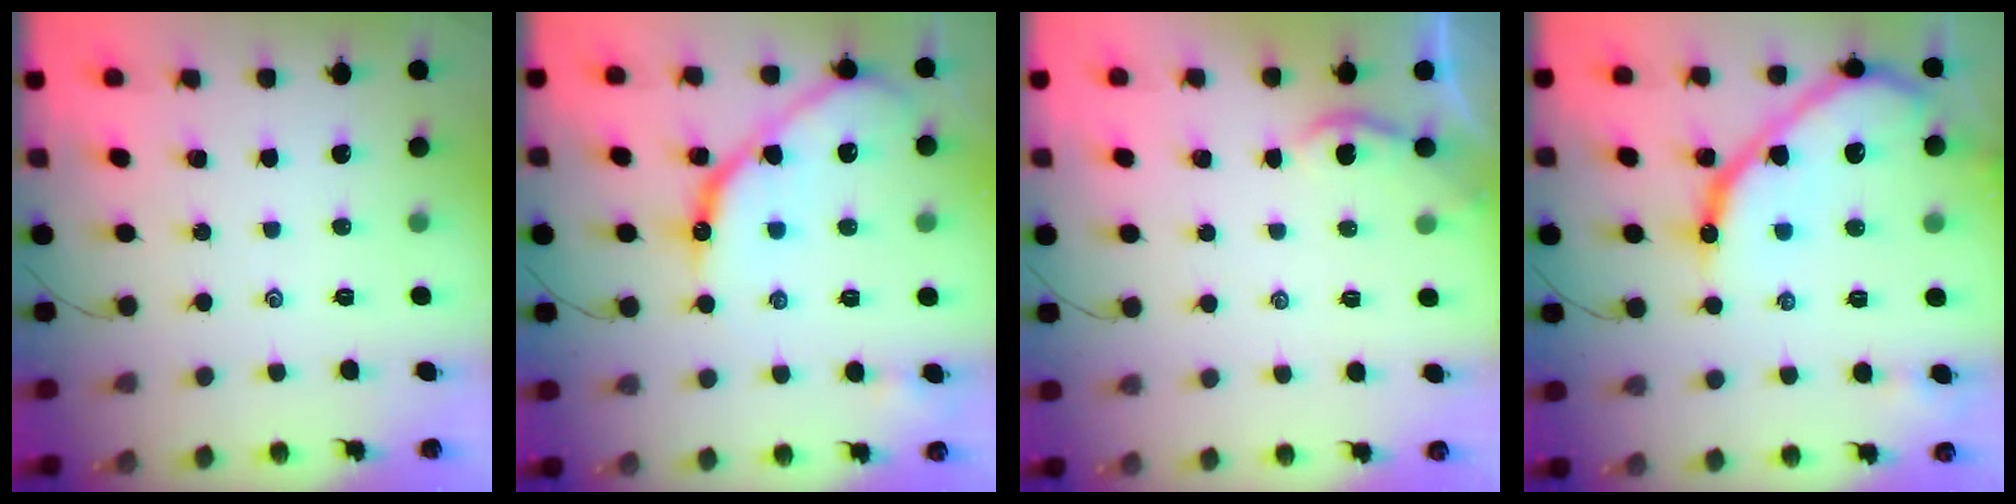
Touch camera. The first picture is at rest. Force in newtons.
{"total": 13.5, "press": 13.4, "slide": 1.4}
{"total": 2.0, "press": 1.9, "slide": 0.4}
{"total": 17.4, "press": 17.3, "slide": 1.5}